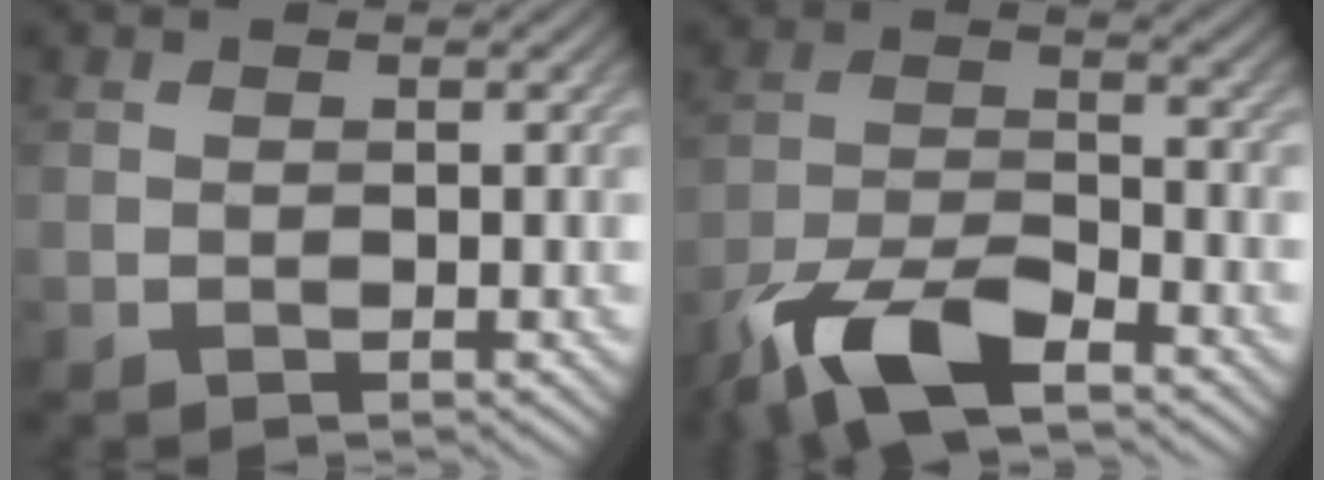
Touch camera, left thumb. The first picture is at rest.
{"total": 9.9, "force": [-6.8, 3.4, 6.3], "torque": [-0.124, -0.005, -0.139]}